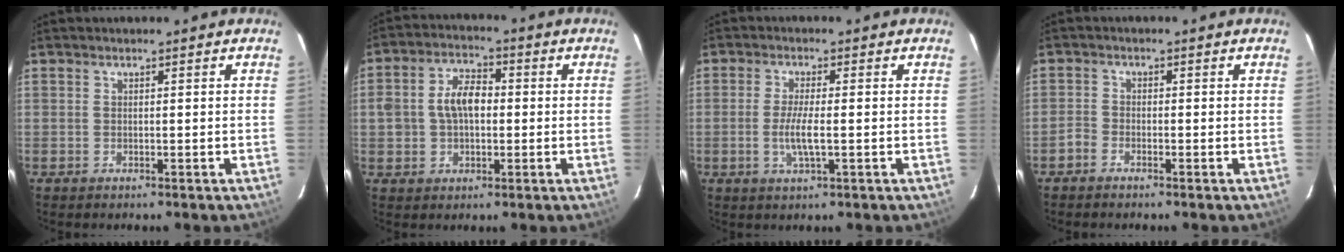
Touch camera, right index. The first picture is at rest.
{"total": 7.7, "force": [0.0, 5.1, 5.7], "torque": [-0.111, 0.021, 0.005]}
{"total": 4.6, "force": [-1.0, 0.6, 4.5], "torque": [-0.088, -0.010, -0.018]}
{"total": 2.0, "force": [-1.7, 1.1, 0.4], "torque": [-0.014, 0.004, -0.036]}